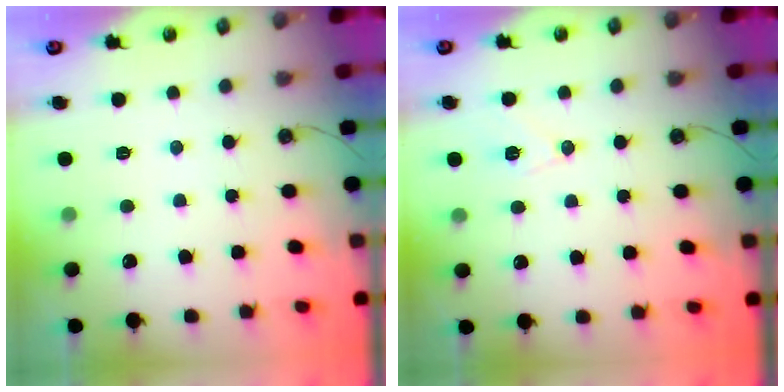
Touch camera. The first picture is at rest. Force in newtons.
{"total": 7.6, "press": 7.6, "slide": 0.4}